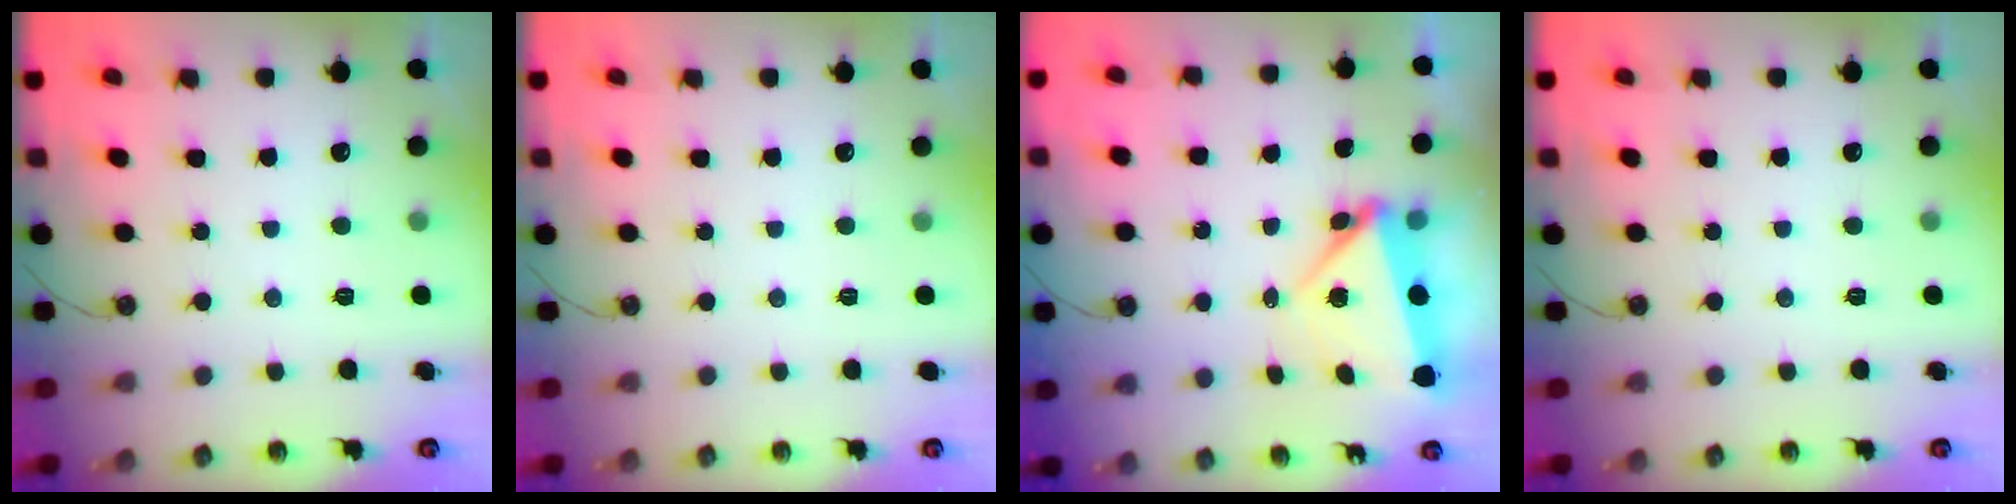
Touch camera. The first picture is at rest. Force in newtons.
{"total": 1.5, "press": 0.5, "slide": 1.4}
{"total": 5.7, "press": 5.7, "slide": 0.4}
{"total": 0.0}